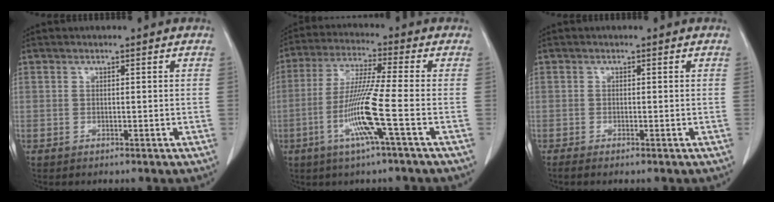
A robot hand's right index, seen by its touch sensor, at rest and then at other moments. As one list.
[{"total": 10.5, "force": [-3.4, -1.3, 9.8], "torque": [-0.195, -0.013, -0.068]}, {"total": 1.0, "force": [-0.8, -0.1, 0.7], "torque": [-0.013, -0.002, -0.015]}]